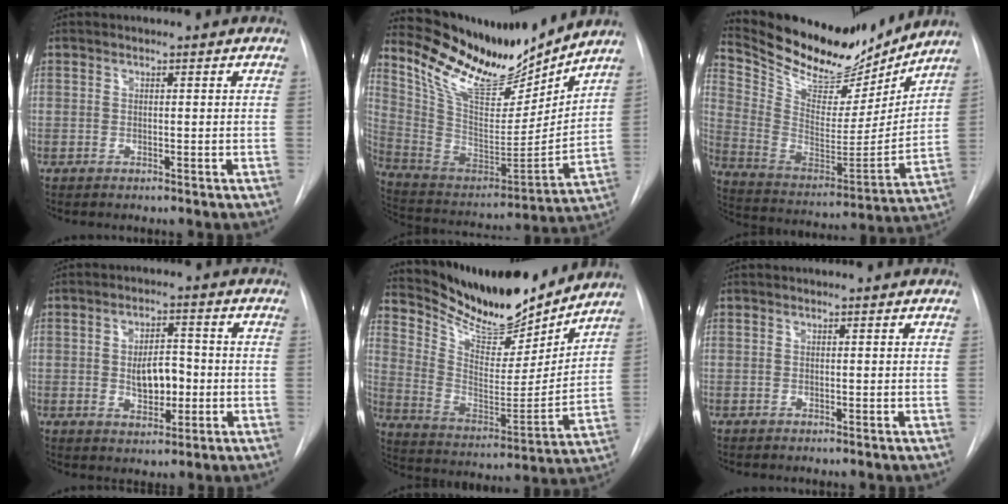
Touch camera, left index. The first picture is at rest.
{"total": 18.8, "force": [16.9, 3.3, 7.7], "torque": [-0.151, -0.040, 0.296]}
{"total": 20.4, "force": [18.7, 5.3, 6.2], "torque": [-0.121, -0.031, 0.305]}
{"total": 6.2, "force": [-0.7, 3.3, 5.2], "torque": [-0.085, 0.005, -0.005]}
{"total": 18.1, "force": [16.7, 3.6, 6.0], "torque": [-0.118, -0.032, 0.280]}
{"total": 0.0}